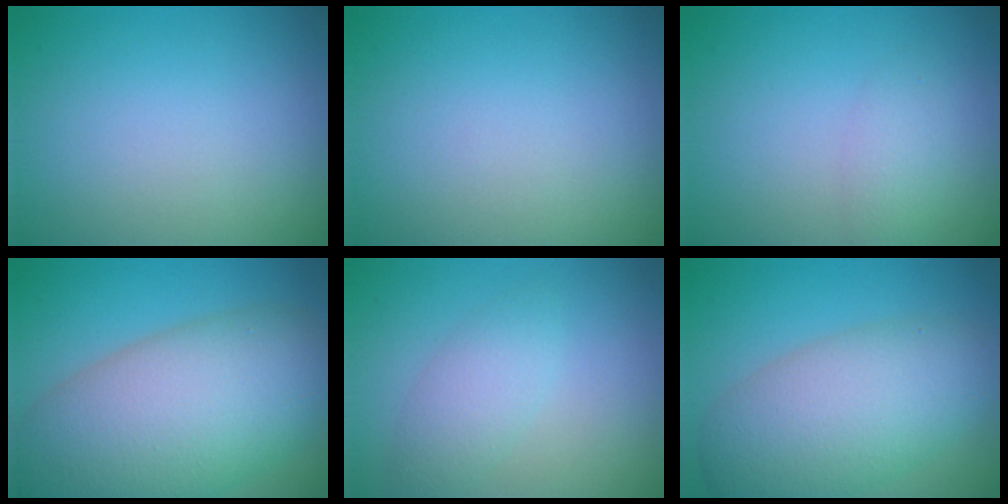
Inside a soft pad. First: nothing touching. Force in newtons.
{"total": 0.0}
{"total": 1.6, "press": 1.6, "slide": 0.1}
{"total": 12.2, "press": 12.2, "slide": 0.6}
{"total": 2.4, "press": 2.4, "slide": 0.0}
{"total": 7.7, "press": 7.7, "slide": 0.2}